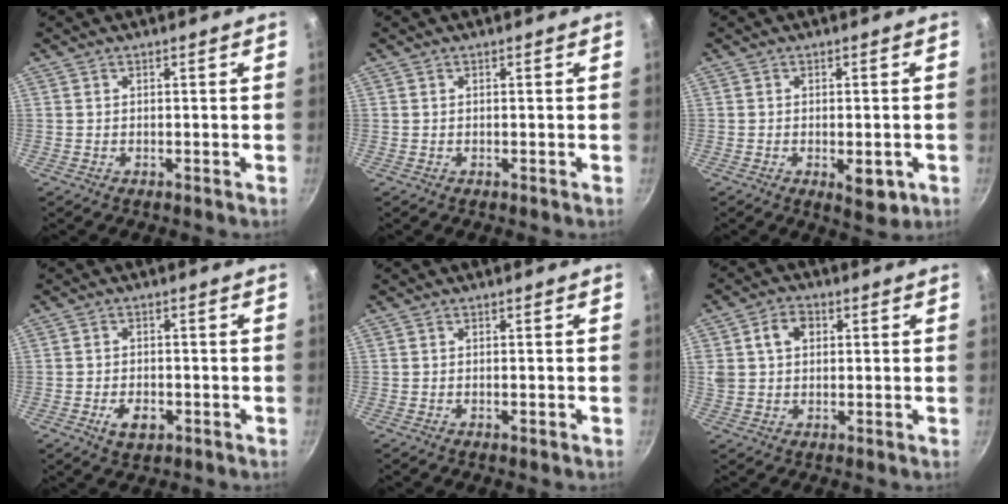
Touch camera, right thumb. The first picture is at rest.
{"total": 0.0}
{"total": 5.4, "force": [-1.7, 2.5, 4.6], "torque": [-0.050, 0.000, -0.015]}
{"total": 4.7, "force": [-1.8, 2.9, 3.2], "torque": [-0.048, 0.006, -0.028]}
{"total": 0.8, "force": [-0.3, 0.3, 0.7], "torque": [-0.011, 0.002, -0.005]}
{"total": 6.8, "force": [1.9, 5.2, 4.0], "torque": [-0.052, 0.006, 0.029]}